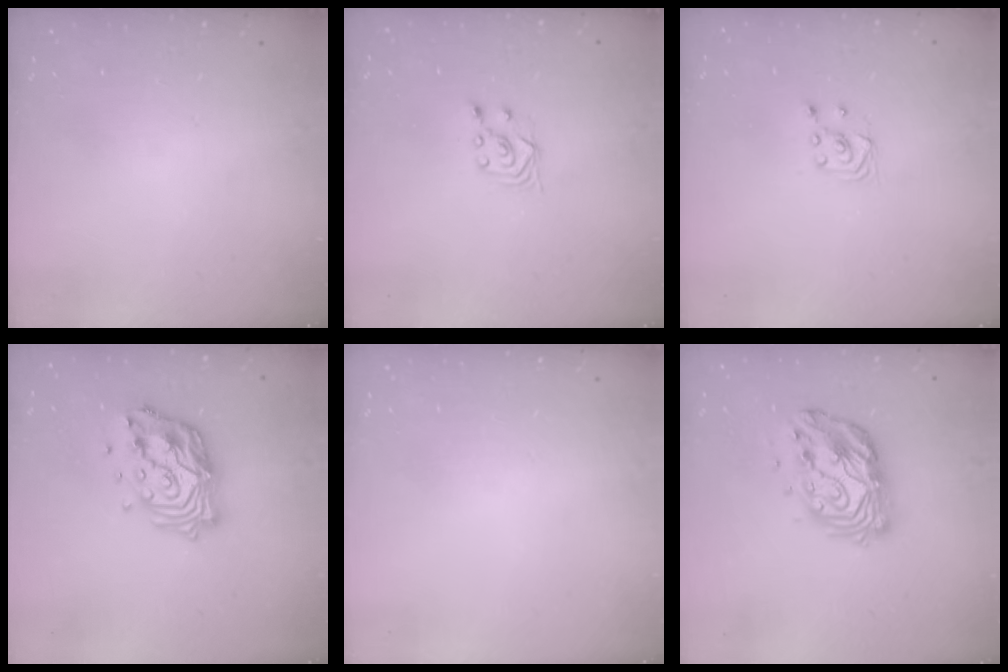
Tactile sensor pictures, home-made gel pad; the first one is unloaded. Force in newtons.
{"total": 2.5, "press": 2.2, "slide": 1.2}
{"total": 3.0, "press": 2.8, "slide": 1.1}
{"total": 16.1, "press": 16.0, "slide": 1.3}
{"total": 0.0}
{"total": 13.0, "press": 13.0, "slide": 0.9}